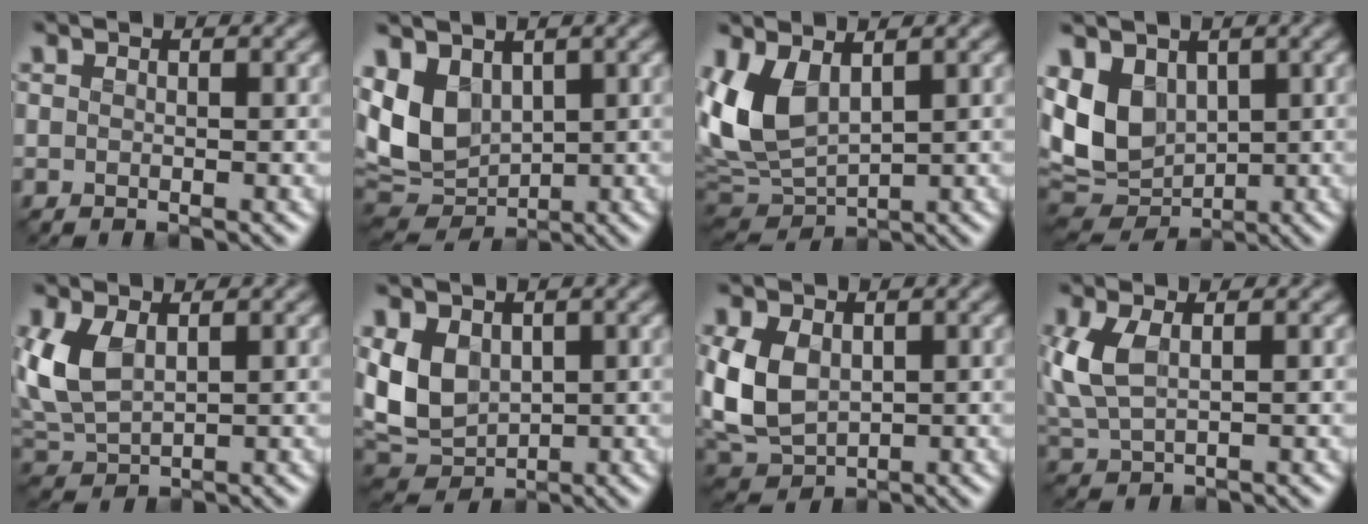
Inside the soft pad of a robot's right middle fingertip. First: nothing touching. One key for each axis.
{"total": 8.0, "fx": 1.5, "fy": 5.6, "fz": 5.4, "tx": -0.135, "ty": -0.003, "tz": 0.025}
{"total": 6.6, "fx": 1.7, "fy": 3.8, "fz": 5.1, "tx": -0.119, "ty": -0.006, "tz": 0.031}
{"total": 8.5, "fx": 1.1, "fy": 6.3, "fz": 5.7, "tx": -0.136, "ty": -0.006, "tz": 0.016}
{"total": 4.8, "fx": 1.0, "fy": 2.9, "fz": 3.7, "tx": -0.096, "ty": 0.000, "tz": 0.023}
{"total": 5.6, "fx": 0.6, "fy": 4.1, "fz": 3.8, "tx": -0.084, "ty": -0.010, "tz": 0.007}
{"total": 6.0, "fx": 0.3, "fy": 4.3, "fz": 4.3, "tx": -0.105, "ty": -0.003, "tz": 0.004}
{"total": 4.4, "fx": 0.8, "fy": 2.3, "fz": 3.7, "tx": -0.098, "ty": 0.002, "tz": 0.019}